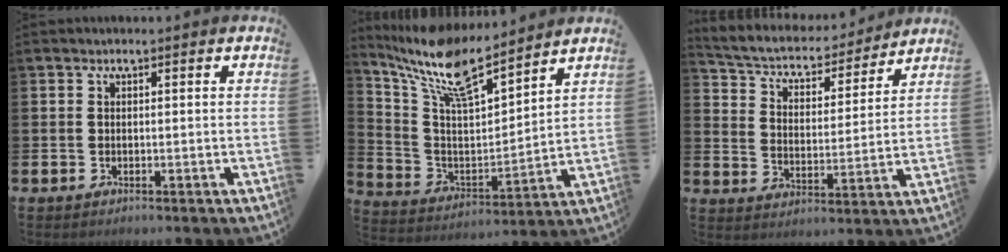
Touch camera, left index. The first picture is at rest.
{"total": 11.3, "force": [9.4, 2.6, 5.7], "torque": [-0.149, -0.051, 0.162]}
{"total": 6.0, "force": [5.5, 1.9, 1.4], "torque": [-0.058, -0.045, 0.090]}